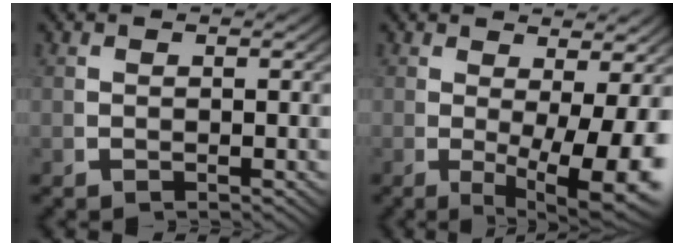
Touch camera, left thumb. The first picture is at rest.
{"total": 7.9, "force": [-0.6, 3.6, 7.0], "torque": [-0.106, -0.031, 0.007]}